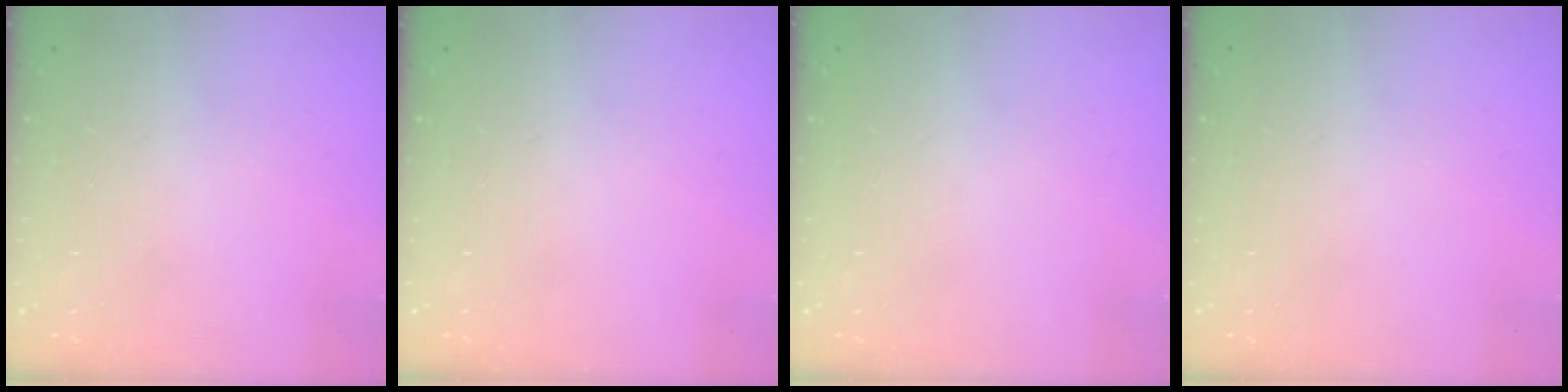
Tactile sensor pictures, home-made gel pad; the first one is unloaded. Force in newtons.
{"total": 0.0}
{"total": 0.0}
{"total": 0.0}